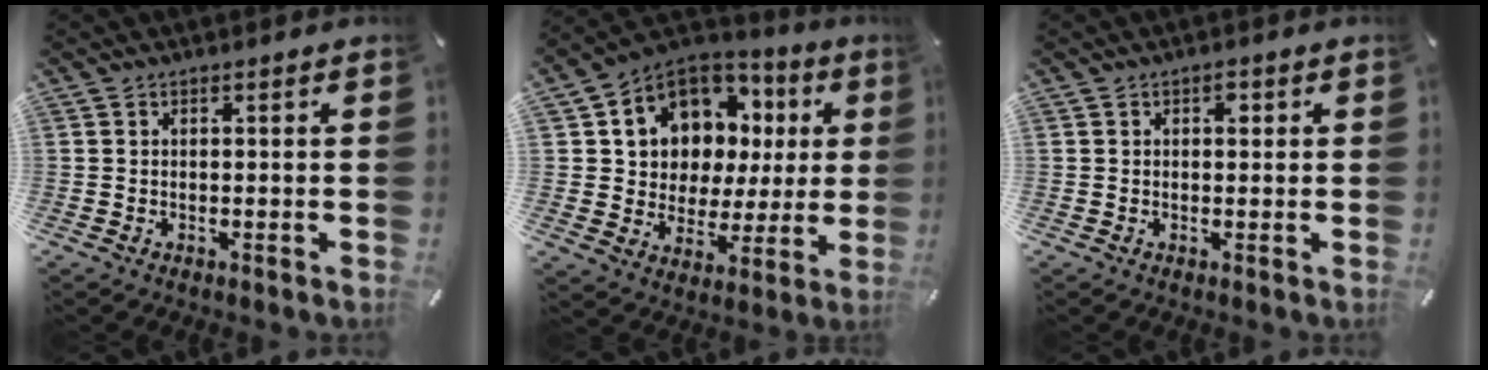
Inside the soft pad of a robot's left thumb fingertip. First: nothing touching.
{"total": 9.6, "force": [4.2, 8.5, 1.8], "torque": [-0.053, -0.050, 0.085]}
{"total": 1.7, "force": [0.5, 1.1, 1.2], "torque": [-0.018, 0.002, 0.006]}